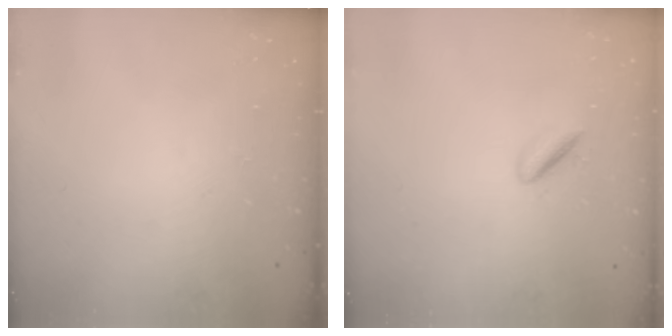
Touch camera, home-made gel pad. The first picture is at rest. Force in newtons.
{"total": 1.9, "press": 1.9, "slide": 0.4}